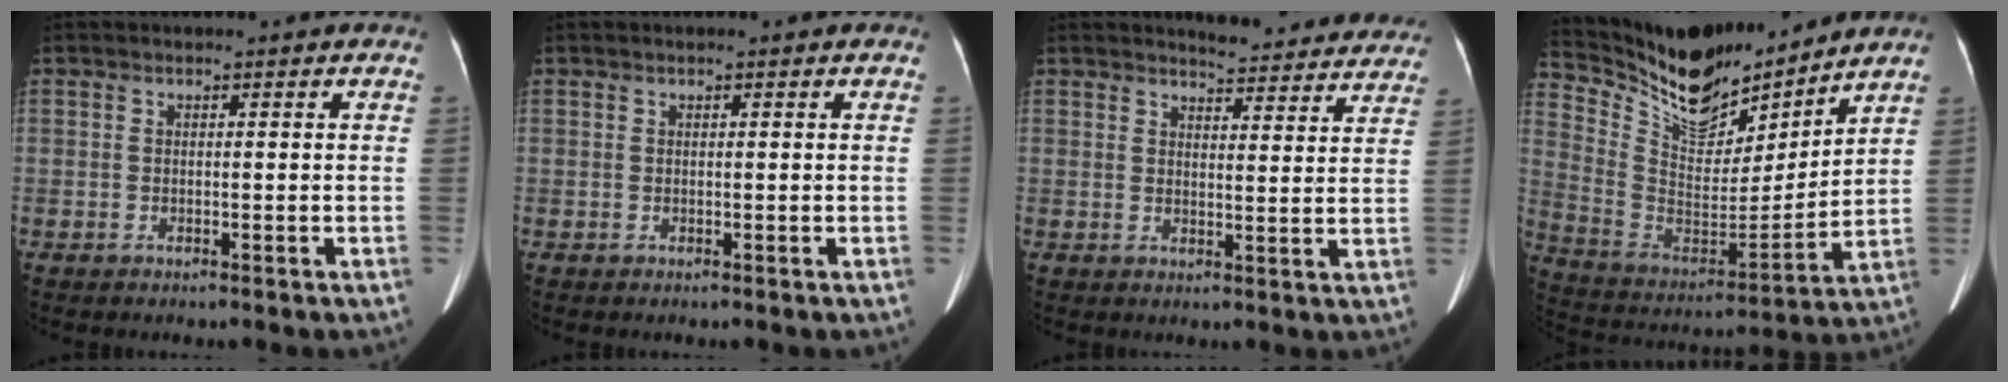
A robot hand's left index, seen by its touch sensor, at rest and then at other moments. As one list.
[{"total": 0.0}, {"total": 14.2, "force": [13.6, 2.5, 3.1], "torque": [-0.013, -0.029, 0.140]}, {"total": 17.3, "force": [15.3, 4.6, 6.6], "torque": [-0.138, -0.013, 0.284]}]